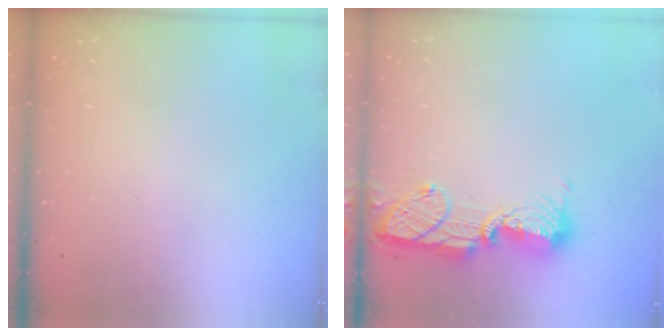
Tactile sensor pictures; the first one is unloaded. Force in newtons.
{"total": 13.9, "press": 13.8, "slide": 1.0}